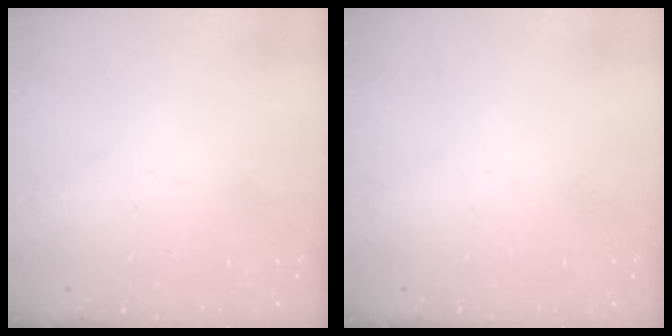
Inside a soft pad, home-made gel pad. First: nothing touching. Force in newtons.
{"total": 0.0}